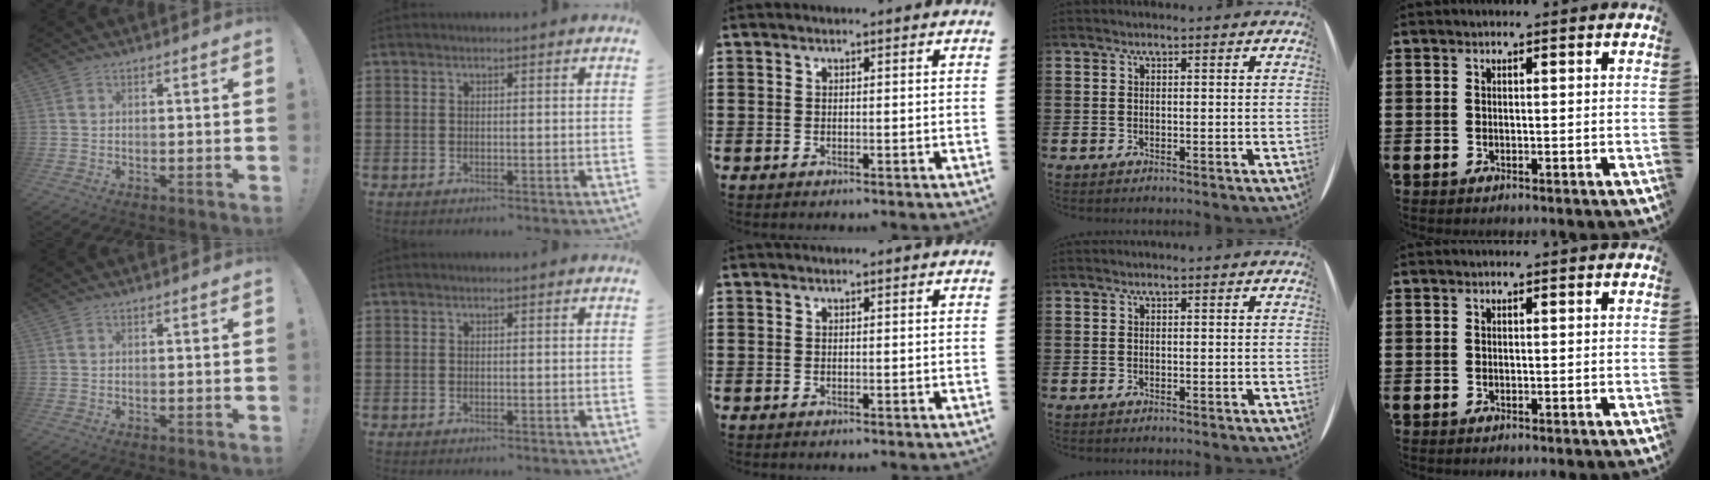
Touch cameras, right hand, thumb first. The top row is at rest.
{}